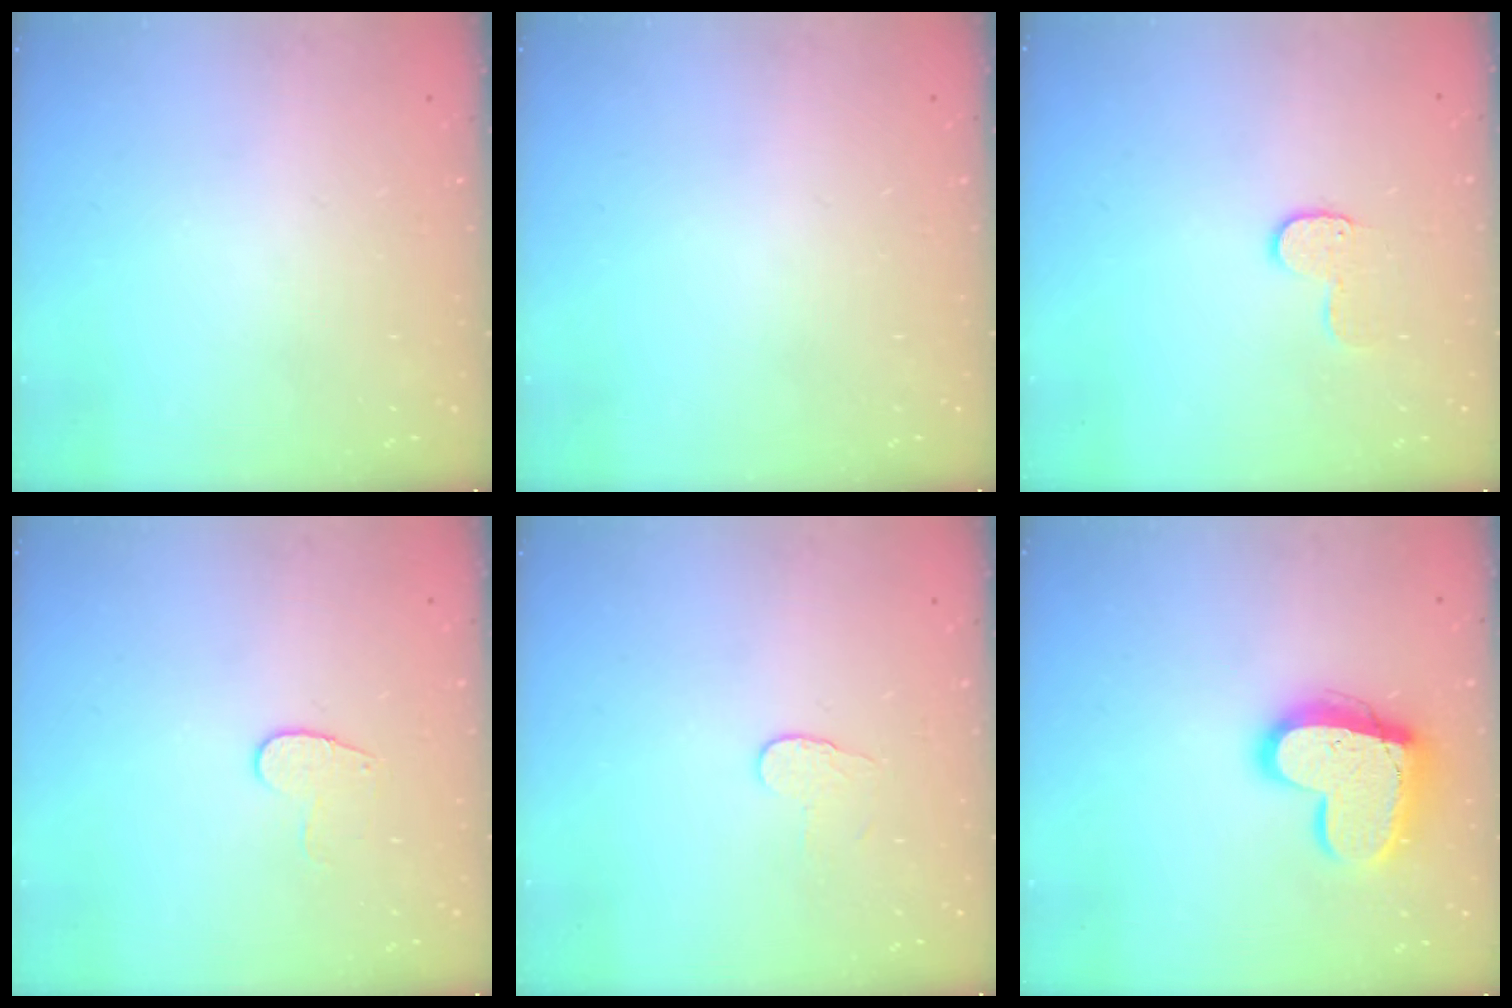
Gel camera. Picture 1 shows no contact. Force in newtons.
{"total": 0.0}
{"total": 6.5, "press": 6.4, "slide": 0.4}
{"total": 7.7, "press": 7.6, "slide": 0.5}
{"total": 3.7, "press": 3.7, "slide": 0.3}
{"total": 16.8, "press": 16.7, "slide": 1.5}